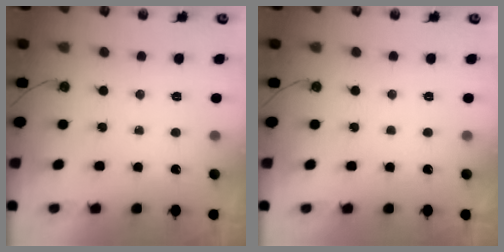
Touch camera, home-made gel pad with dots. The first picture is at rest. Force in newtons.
{"total": 0.0}